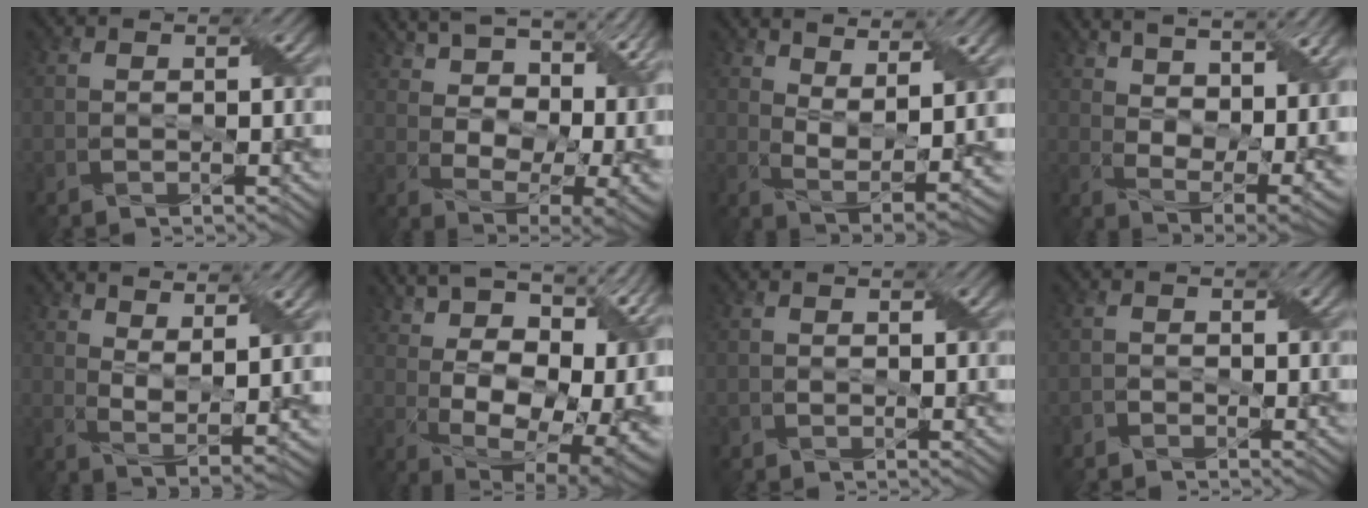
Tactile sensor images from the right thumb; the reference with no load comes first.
{"total": 17.4, "force": [9.3, 8.7, 11.8], "torque": [-0.196, 0.030, 0.156]}
{"total": 9.4, "force": [5.9, 2.6, 6.8], "torque": [-0.139, 0.000, 0.103]}
{"total": 14.7, "force": [8.2, 5.7, 10.7], "torque": [-0.193, 0.020, 0.134]}
{"total": 7.4, "force": [5.0, 1.7, 5.2], "torque": [-0.100, -0.005, 0.091]}
{"total": 20.0, "force": [6.8, 10.7, 15.4], "torque": [-0.246, 0.033, 0.148]}
{"total": 0.8, "force": [0.2, 0.7, 0.4], "torque": [-0.009, -0.002, 0.006]}
{"total": 1.1, "force": [-0.7, 0.8, 0.5], "torque": [-0.009, 0.000, -0.012]}